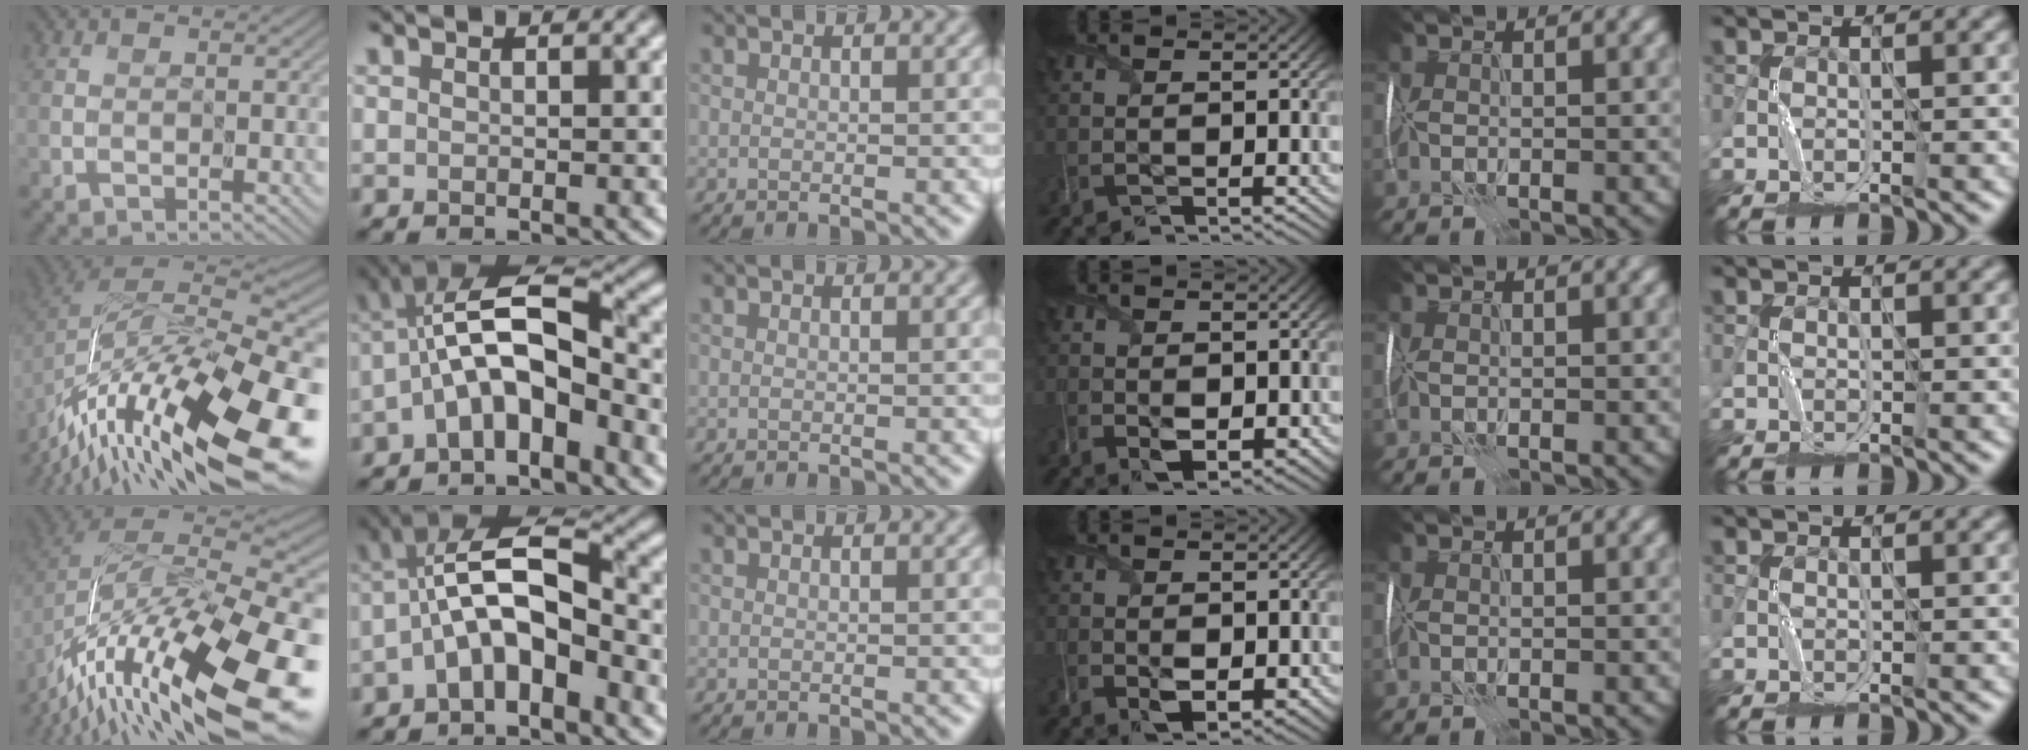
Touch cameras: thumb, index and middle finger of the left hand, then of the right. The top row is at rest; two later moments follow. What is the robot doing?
{"motion": "wrap", "object": "thread"}